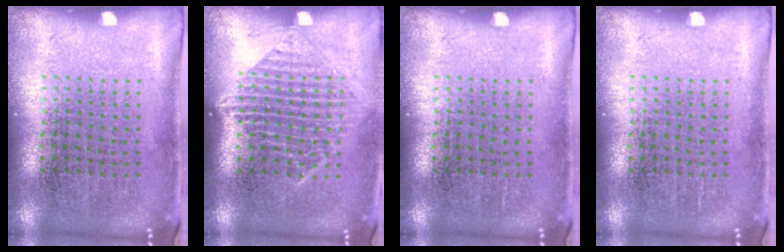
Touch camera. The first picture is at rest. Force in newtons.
{"total": 1.4, "press": 1.3, "slide": 0.6}
{"total": 0.0}
{"total": 0.0}